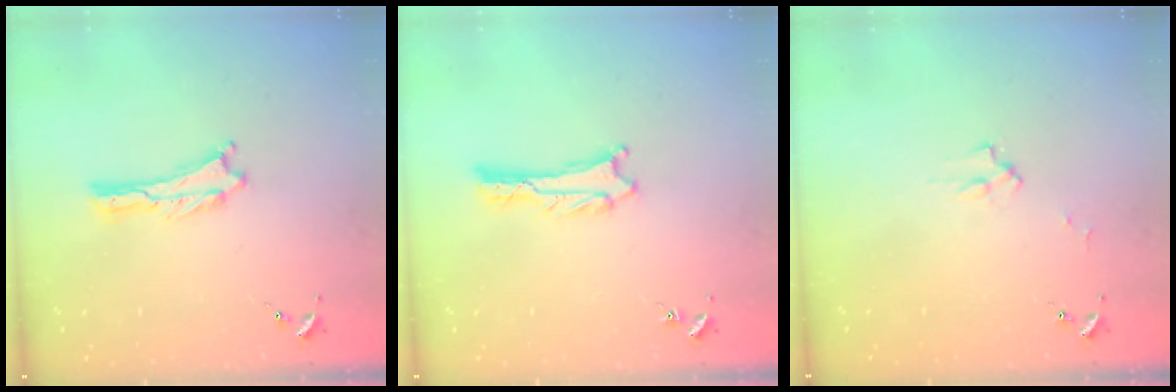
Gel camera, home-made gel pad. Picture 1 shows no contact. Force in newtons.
{"total": 1.3, "press": 1.3, "slide": 0.0}
{"total": 2.2, "press": 2.2, "slide": 0.3}